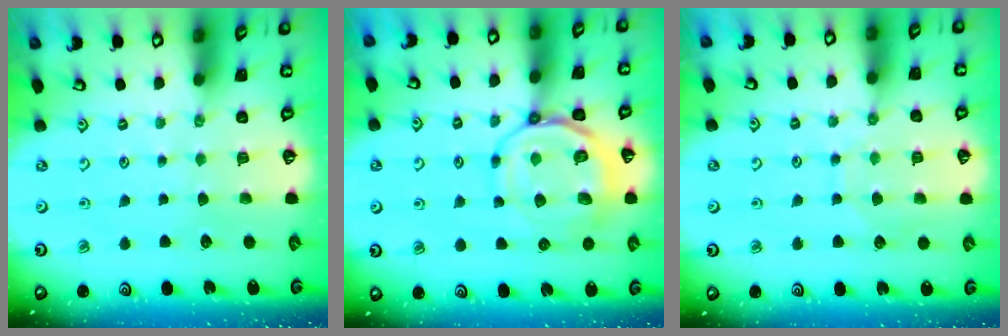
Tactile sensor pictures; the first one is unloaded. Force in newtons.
{"total": 12.6, "press": 12.5, "slide": 1.5}
{"total": 7.9, "press": 7.8, "slide": 0.5}